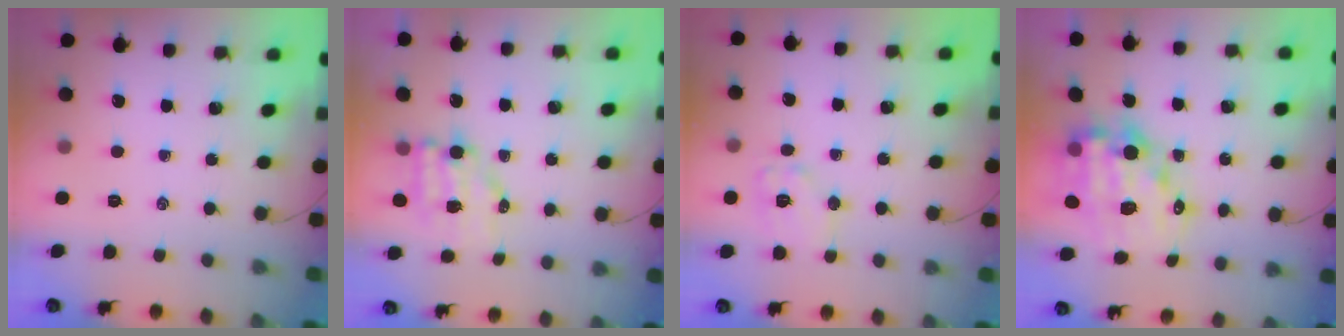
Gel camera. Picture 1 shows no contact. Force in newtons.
{"total": 7.1, "press": 7.1, "slide": 1.0}
{"total": 9.7, "press": 9.6, "slide": 1.2}
{"total": 16.2, "press": 15.7, "slide": 4.0}